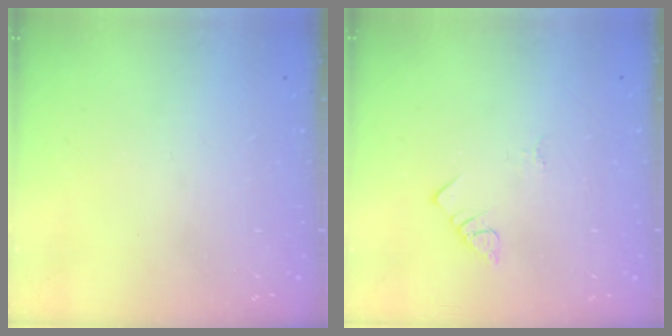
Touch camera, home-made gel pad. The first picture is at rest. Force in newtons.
{"total": 2.1, "press": 2.1, "slide": 0.4}